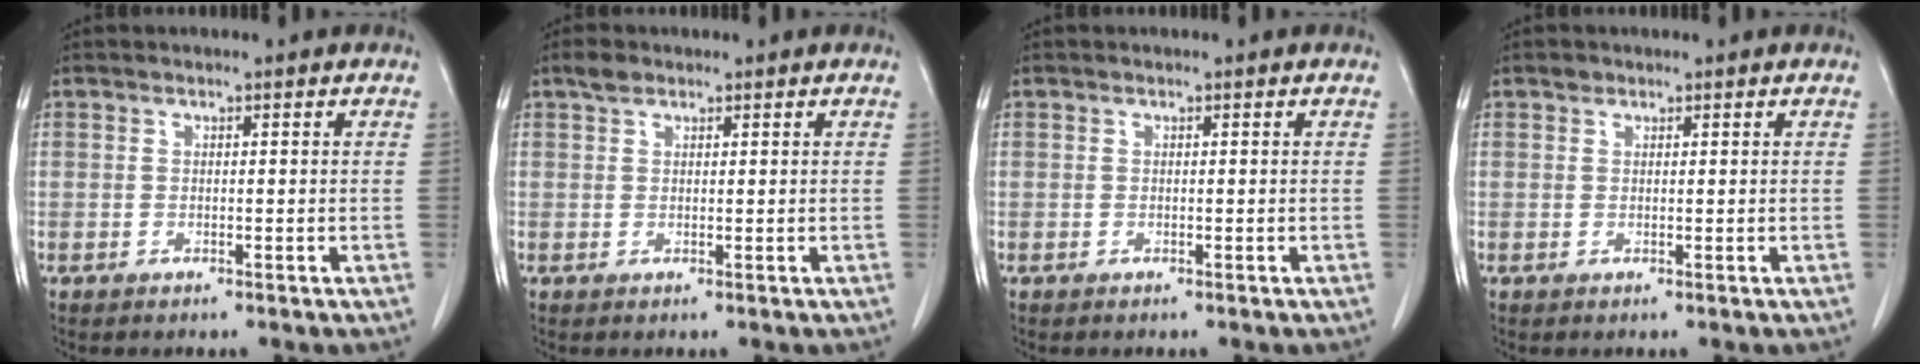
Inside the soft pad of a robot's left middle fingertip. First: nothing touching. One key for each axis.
{"total": 1.6, "fx": 1.2, "fy": 0.8, "fz": 0.7, "tx": -0.017, "ty": 0.008, "tz": 0.022}
{"total": 0.0}
{"total": 0.7, "fx": 0.5, "fy": 0.4, "fz": 0.1, "tx": -0.002, "ty": 0.001, "tz": 0.007}